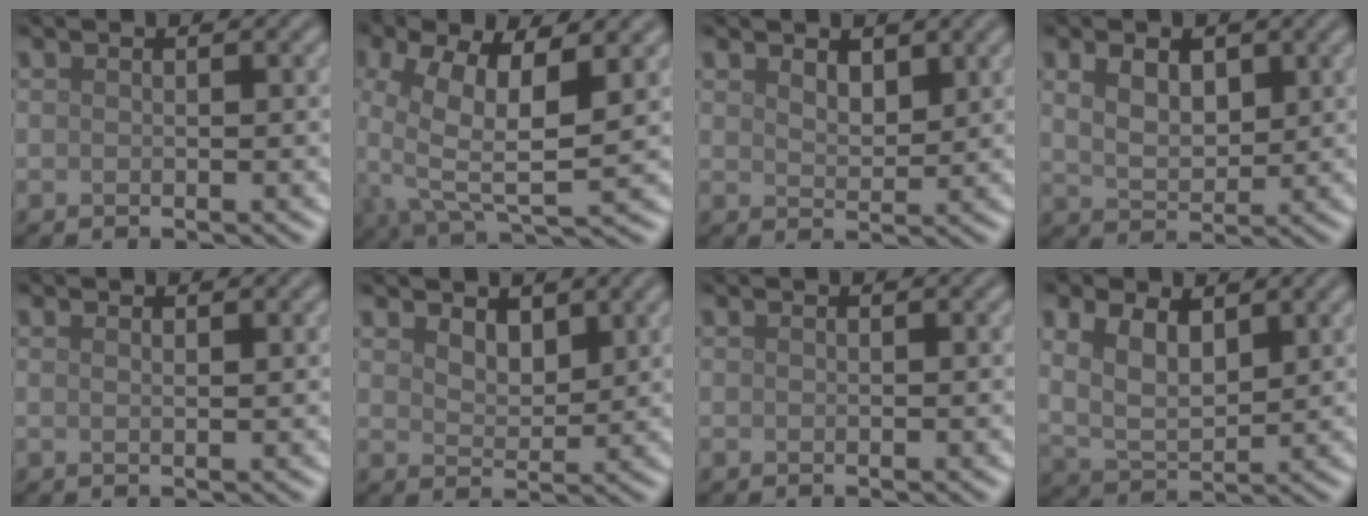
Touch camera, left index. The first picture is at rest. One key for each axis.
{"total": 8.4, "fx": 0.8, "fy": 3.5, "fz": 7.6, "tx": -0.160, "ty": 0.001, "tz": 0.008}
{"total": 2.0, "fx": 1.4, "fy": 1.0, "fz": 1.1, "tx": -0.022, "ty": -0.003, "tz": 0.028}
{"total": 3.6, "fx": 1.5, "fy": 2.1, "fz": 2.5, "tx": -0.051, "ty": 0.000, "tz": 0.031}
{"total": 0.8, "fx": 0.5, "fy": 0.2, "fz": 0.5, "tx": -0.005, "ty": -0.002, "tz": 0.004}
{"total": 2.4, "fx": 1.7, "fy": 1.2, "fz": 1.2, "tx": -0.026, "ty": -0.004, "tz": 0.031}
{"total": 0.0}
{"total": 4.9, "fx": 1.9, "fy": 2.6, "fz": 3.6, "tx": -0.082, "ty": -0.004, "tz": 0.038}